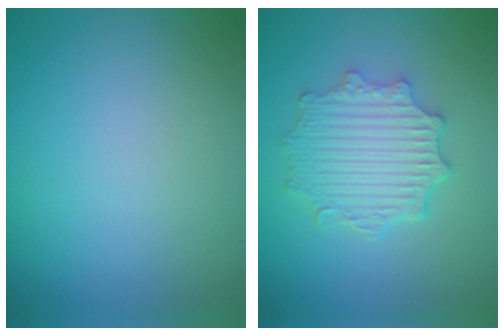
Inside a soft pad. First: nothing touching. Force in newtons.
{"total": 4.6, "press": 3.8, "slide": 2.6}